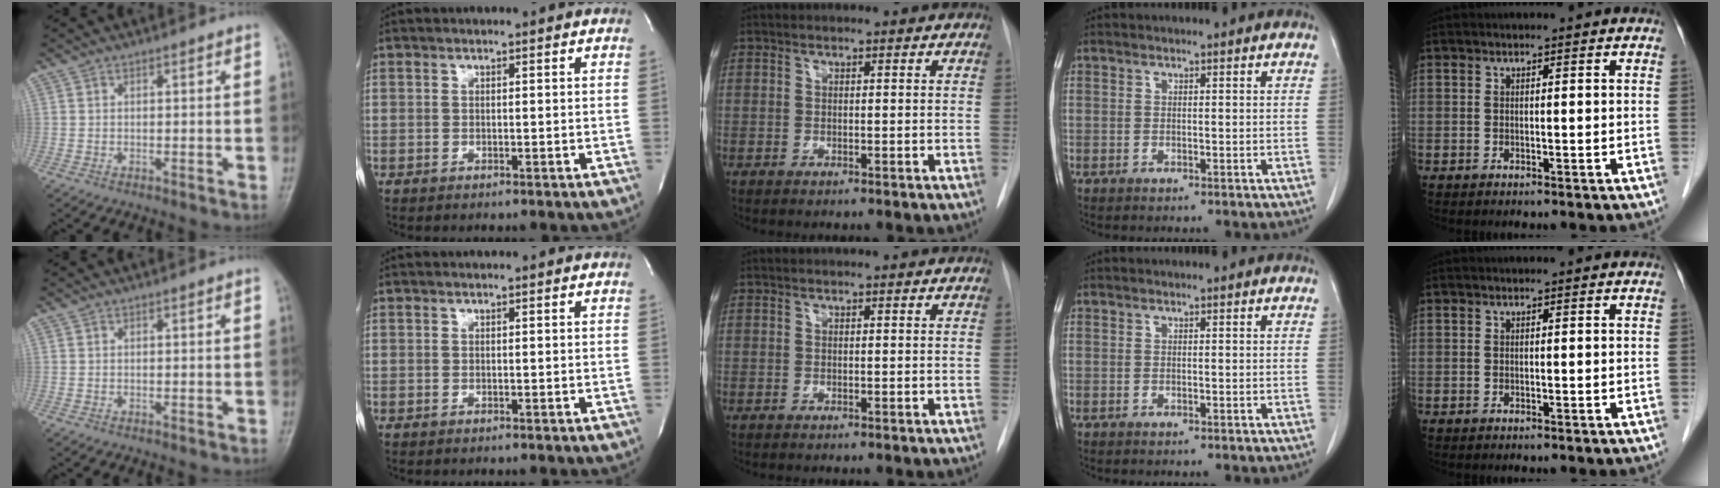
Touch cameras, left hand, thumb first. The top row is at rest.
{}